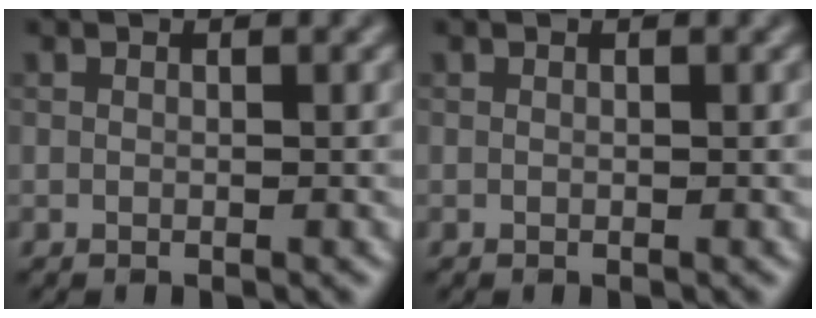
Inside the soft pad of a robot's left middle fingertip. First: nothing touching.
{"total": 0.0}